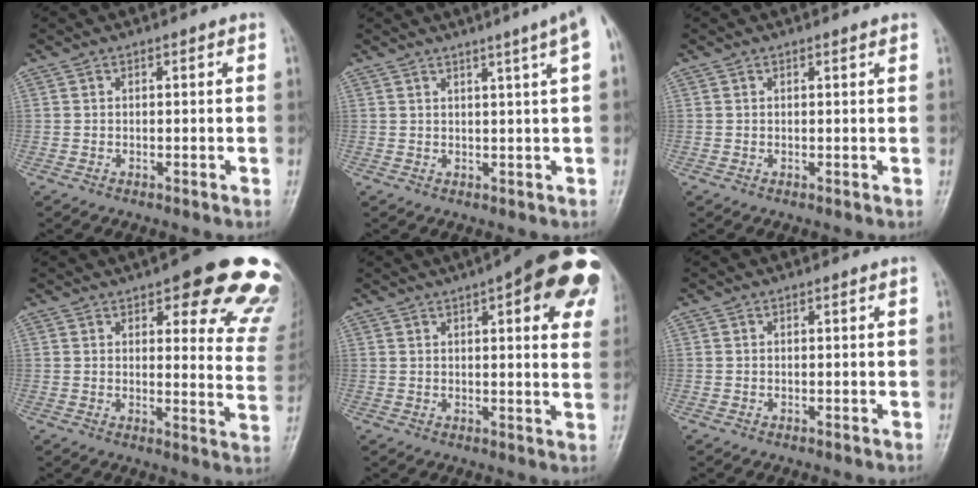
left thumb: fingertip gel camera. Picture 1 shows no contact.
{"total": 6.0, "force": [3.0, -0.7, 5.1], "torque": [-0.066, 0.003, 0.037]}
{"total": 0.8, "force": [0.6, -0.1, 0.5], "torque": [-0.010, -0.001, 0.010]}
{"total": 20.6, "force": [13.2, 6.8, 14.3], "torque": [-0.122, -0.053, 0.144]}
{"total": 20.2, "force": [9.2, 6.3, 16.8], "torque": [-0.187, -0.006, 0.106]}
{"total": 0.0}